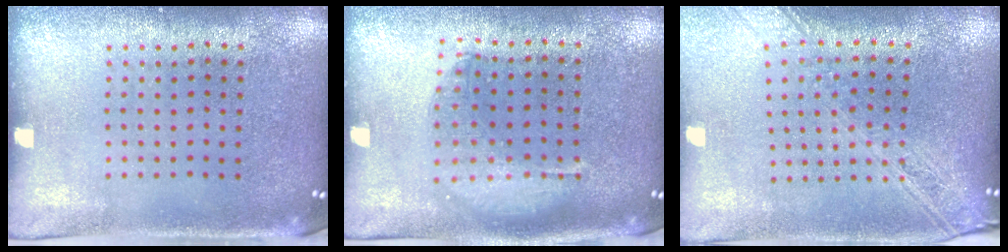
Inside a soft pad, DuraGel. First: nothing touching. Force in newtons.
{"total": 1.4, "press": 1.3, "slide": 0.5}
{"total": 2.2, "press": 1.8, "slide": 1.2}